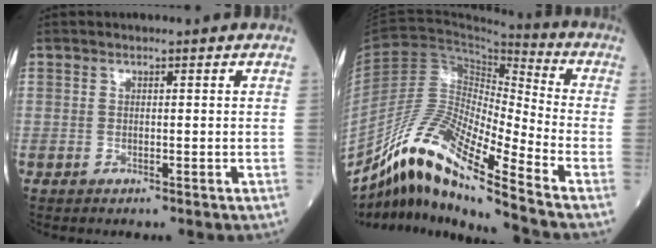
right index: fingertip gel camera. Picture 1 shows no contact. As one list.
[{"total": 14.8, "force": [-11.0, -0.1, 9.9], "torque": [-0.191, 0.005, -0.203]}]